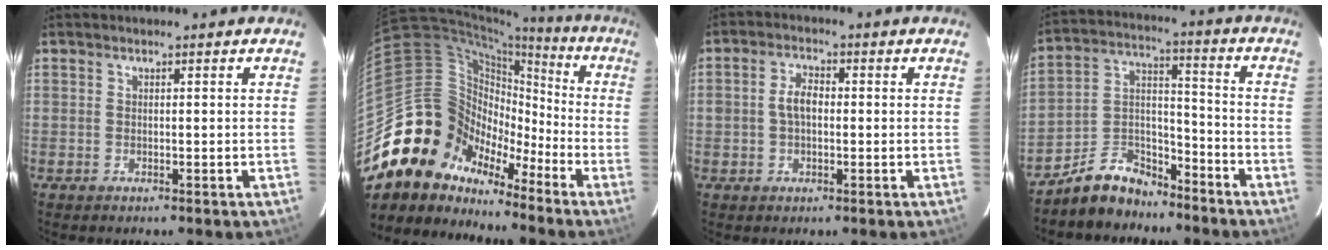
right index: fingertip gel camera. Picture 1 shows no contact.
{"total": 16.2, "force": [-11.2, 11.3, 2.8], "torque": [-0.056, 0.065, -0.209]}
{"total": 4.2, "force": [-0.1, 2.7, 3.2], "torque": [-0.062, 0.011, 0.000]}
{"total": 10.2, "force": [-8.1, 5.2, 3.4], "torque": [-0.075, 0.048, -0.140]}